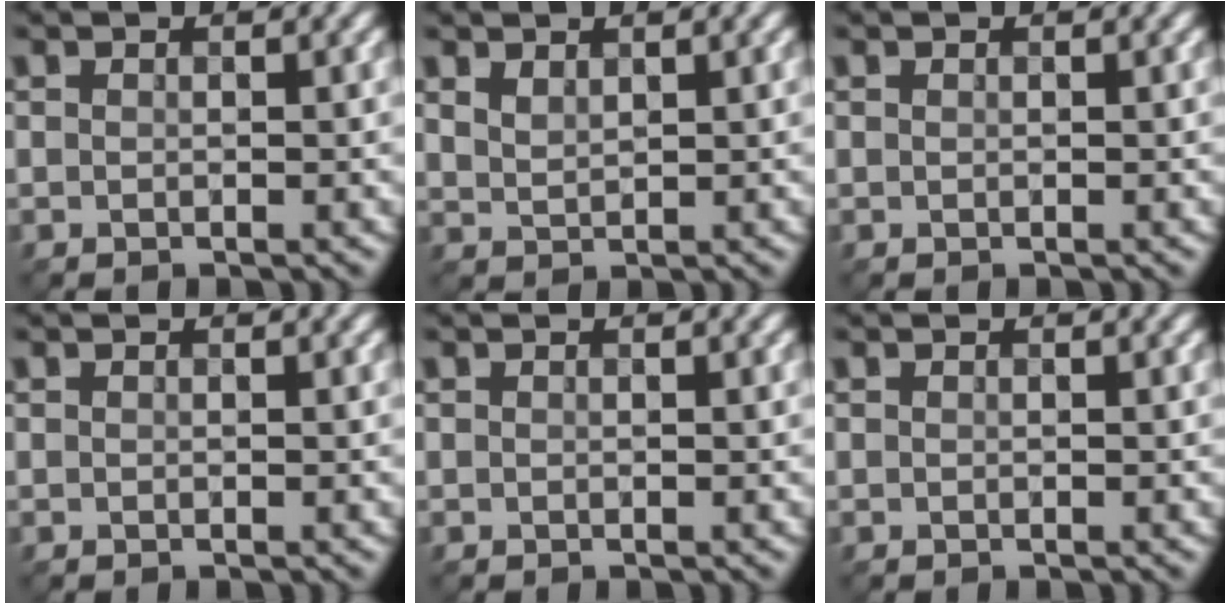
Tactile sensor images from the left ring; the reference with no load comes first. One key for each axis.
{"total": 1.5, "fx": 1.1, "fy": 0.6, "fz": 0.7, "tx": -0.020, "ty": -0.003, "tz": 0.027}
{"total": 0.0}
{"total": 0.0}
{"total": 0.0}
{"total": 0.0}